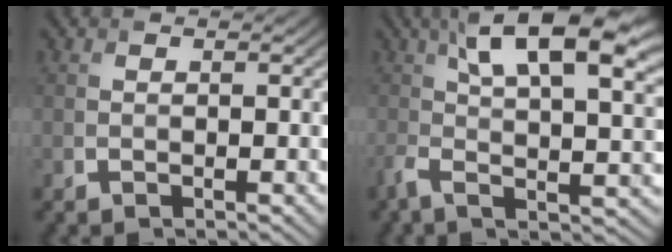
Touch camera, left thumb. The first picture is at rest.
{"total": 12.7, "force": [3.8, 4.2, 11.4], "torque": [-0.212, -0.003, 0.069]}